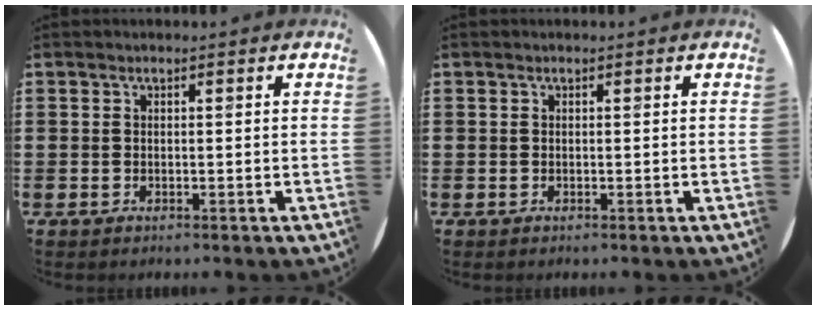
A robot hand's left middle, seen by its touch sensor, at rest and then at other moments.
{"total": 0.0}